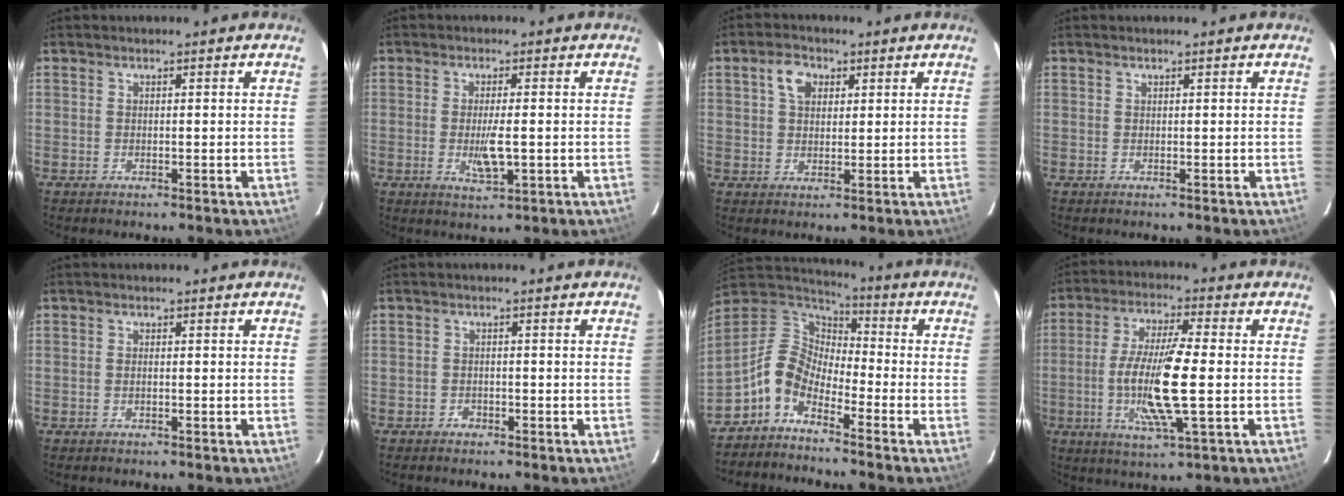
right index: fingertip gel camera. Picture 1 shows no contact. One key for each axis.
{"total": 4.9, "fx": -0.9, "fy": 1.2, "fz": 4.7, "tx": -0.085, "ty": -0.012, "tz": -0.011}
{"total": 4.7, "fx": 1.8, "fy": 3.3, "fz": 2.8, "tx": -0.049, "ty": 0.015, "tz": 0.033}
{"total": 0.0}
{"total": 0.7, "fx": -0.1, "fy": 0.2, "fz": 0.6, "tx": -0.013, "ty": 0.001, "tz": -0.003}
{"total": 1.4, "fx": -0.9, "fy": 1.1, "fz": 0.1, "tx": -0.003, "ty": 0.004, "tz": -0.013}
{"total": 9.1, "fx": -5.7, "fy": 4.8, "fz": 5.2, "tx": -0.109, "ty": 0.025, "tz": -0.131}
{"total": 13.3, "fx": -2.0, "fy": 1.6, "fz": 13.0, "tx": -0.252, "ty": -0.012, "tz": -0.040}